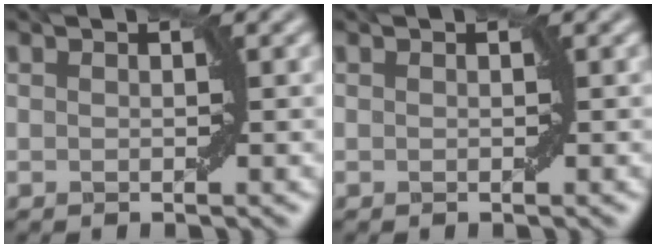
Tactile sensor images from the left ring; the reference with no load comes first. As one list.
[{"total": 0.0}]